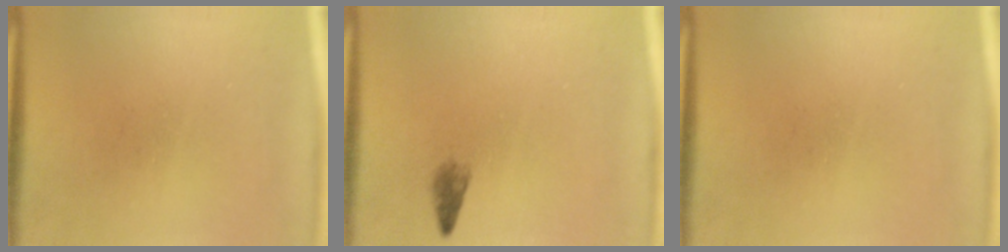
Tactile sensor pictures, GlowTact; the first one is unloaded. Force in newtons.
{"total": 1.2}
{"total": 0.0}